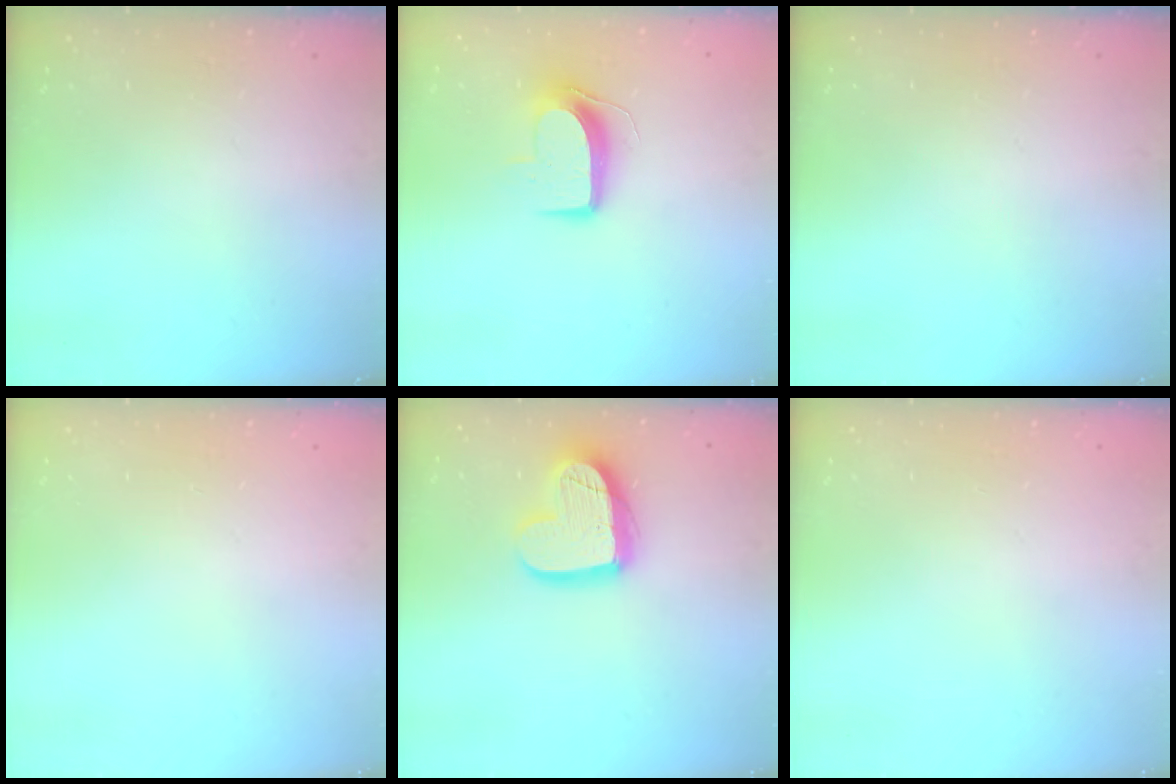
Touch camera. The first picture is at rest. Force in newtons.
{"total": 9.2, "press": 9.2, "slide": 0.2}
{"total": 0.0}
{"total": 0.0}
{"total": 15.5, "press": 15.4, "slide": 1.1}
{"total": 0.0}